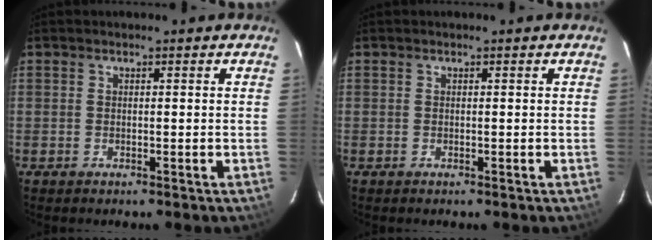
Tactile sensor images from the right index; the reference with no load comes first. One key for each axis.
{"total": 0.0}